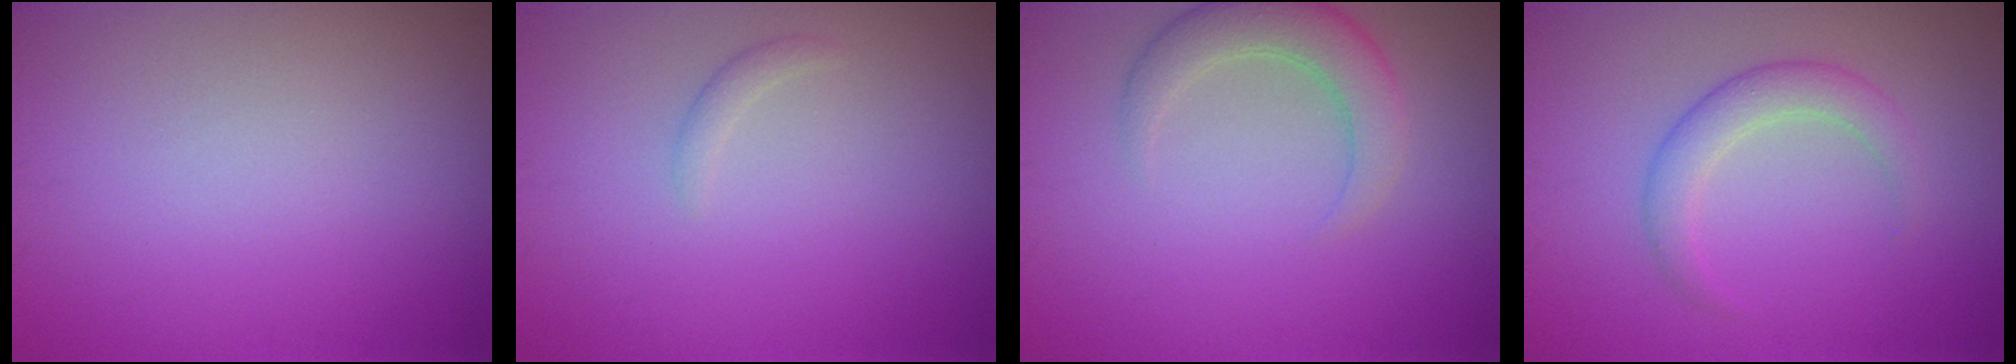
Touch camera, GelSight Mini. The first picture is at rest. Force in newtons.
{"total": 0.8, "press": 0.8, "slide": 0.0}
{"total": 3.5, "press": 3.5, "slide": 0.2}
{"total": 2.6, "press": 2.6, "slide": 0.1}